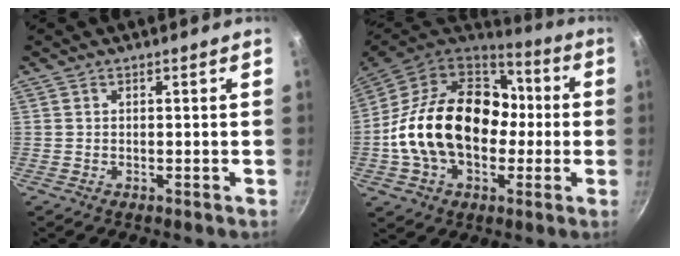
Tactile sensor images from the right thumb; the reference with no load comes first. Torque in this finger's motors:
{"motor_torque": [-0.72, 2.39, 1.60, -1.17, 0.61]}